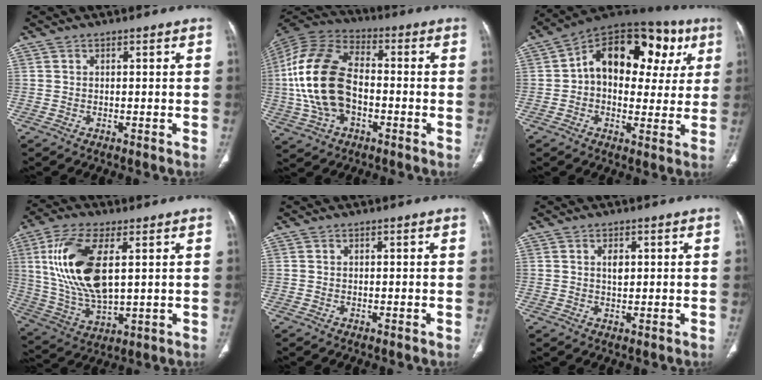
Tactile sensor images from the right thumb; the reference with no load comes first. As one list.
[{"total": 18.7, "force": [-1.8, 11.5, 14.6], "torque": [-0.300, 0.027, -0.036]}, {"total": 21.6, "force": [5.5, 13.7, 15.8], "torque": [-0.181, 0.033, 0.072]}, {"total": 17.6, "force": [3.9, 7.9, 15.2], "torque": [-0.314, -0.015, 0.084]}, {"total": 0.0}, {"total": 2.1, "force": [0.6, 1.1, 1.6], "torque": [-0.022, -0.002, 0.011]}]